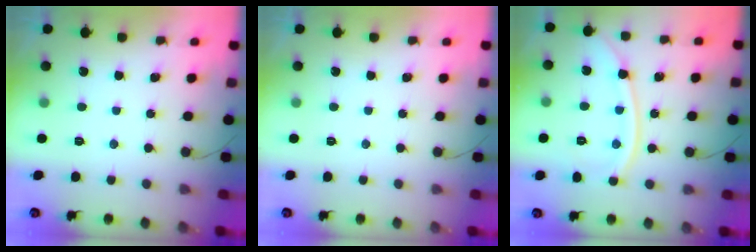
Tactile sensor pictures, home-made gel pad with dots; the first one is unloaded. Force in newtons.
{"total": 0.0}
{"total": 10.0, "press": 10.0, "slide": 0.4}